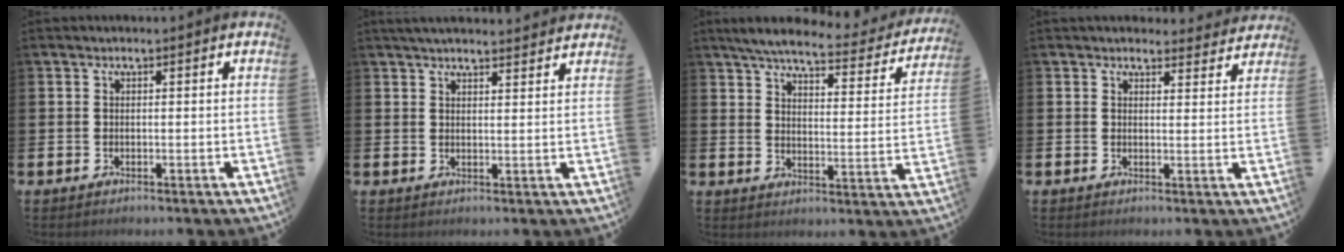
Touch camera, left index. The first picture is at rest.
{"total": 3.3, "force": [3.2, 0.2, 0.6], "torque": [-0.020, -0.012, 0.059]}
{"total": 5.8, "force": [5.0, 1.0, 2.6], "torque": [-0.074, -0.033, 0.080]}
{"total": 2.8, "force": [2.7, 0.8, 0.1], "torque": [0.006, -0.018, 0.046]}